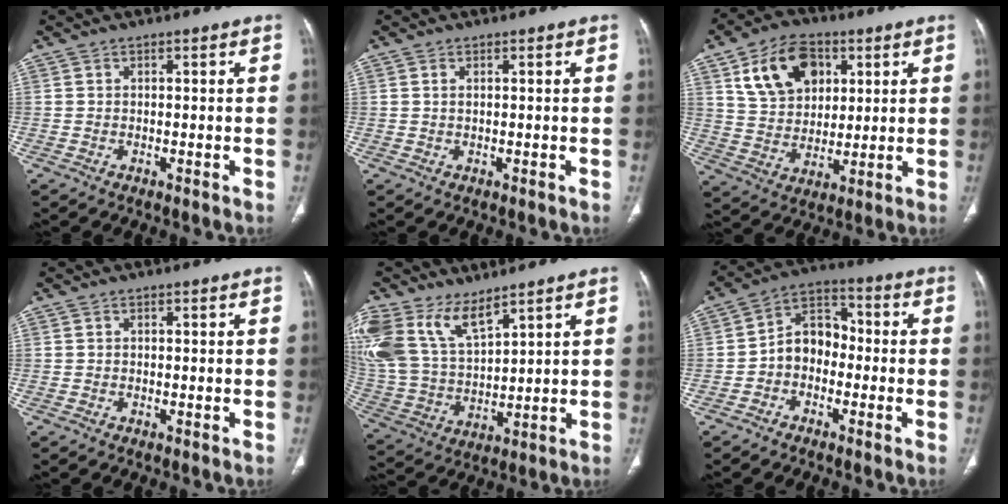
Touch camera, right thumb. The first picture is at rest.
{"total": 0.7, "force": [0.3, 0.3, 0.6], "torque": [-0.015, 0.004, 0.009]}
{"total": 14.4, "force": [5.9, 10.0, 8.6], "torque": [-0.115, -0.009, 0.109]}
{"total": 0.0}
{"total": 16.0, "force": [10.0, 7.9, 9.7], "torque": [-0.204, -0.031, 0.215]}
{"total": 8.4, "force": [-1.7, 6.4, 5.3], "torque": [-0.062, 0.037, -0.047]}